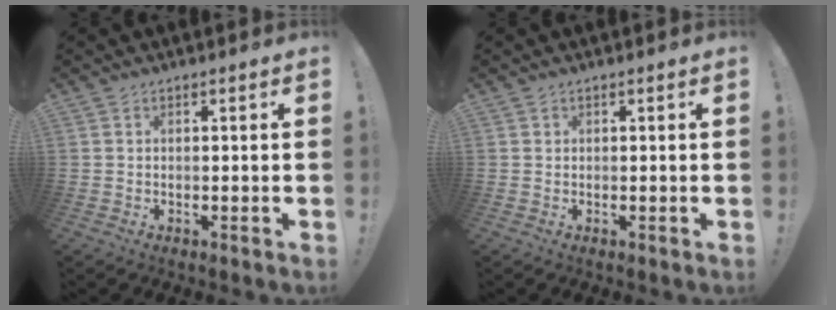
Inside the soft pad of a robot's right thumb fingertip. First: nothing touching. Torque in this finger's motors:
{"motor_torque": [0.09, 0.06, 0.27, -0.23, -0.01]}